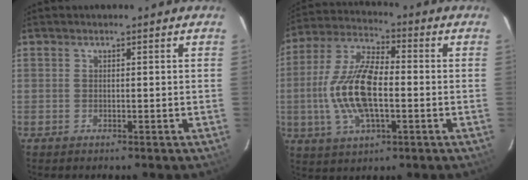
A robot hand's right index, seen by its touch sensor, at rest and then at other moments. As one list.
[{"total": 14.9, "force": [-2.0, 6.1, 13.5], "torque": [-0.283, 0.004, -0.040]}]